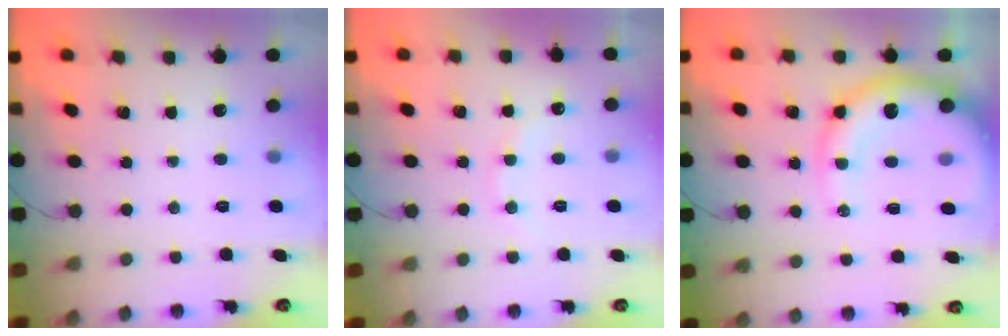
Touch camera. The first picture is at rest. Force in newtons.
{"total": 8.1, "press": 7.9, "slide": 1.6}
{"total": 13.4, "press": 13.1, "slide": 3.0}